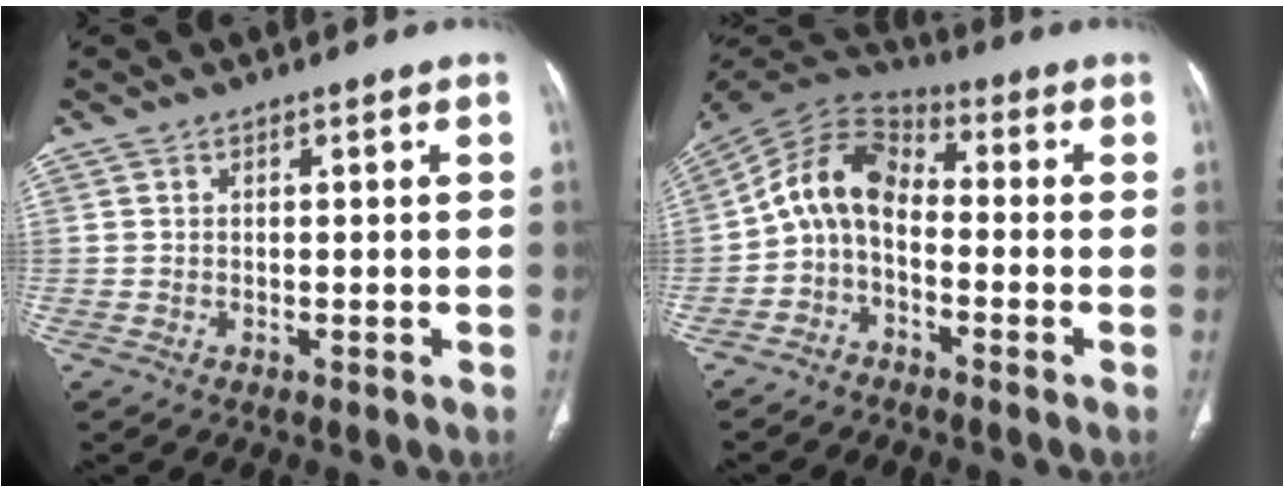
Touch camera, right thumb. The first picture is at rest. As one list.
[{"total": 10.0, "force": [-2.3, 6.5, 7.3], "torque": [-0.125, 0.059, -0.059]}]